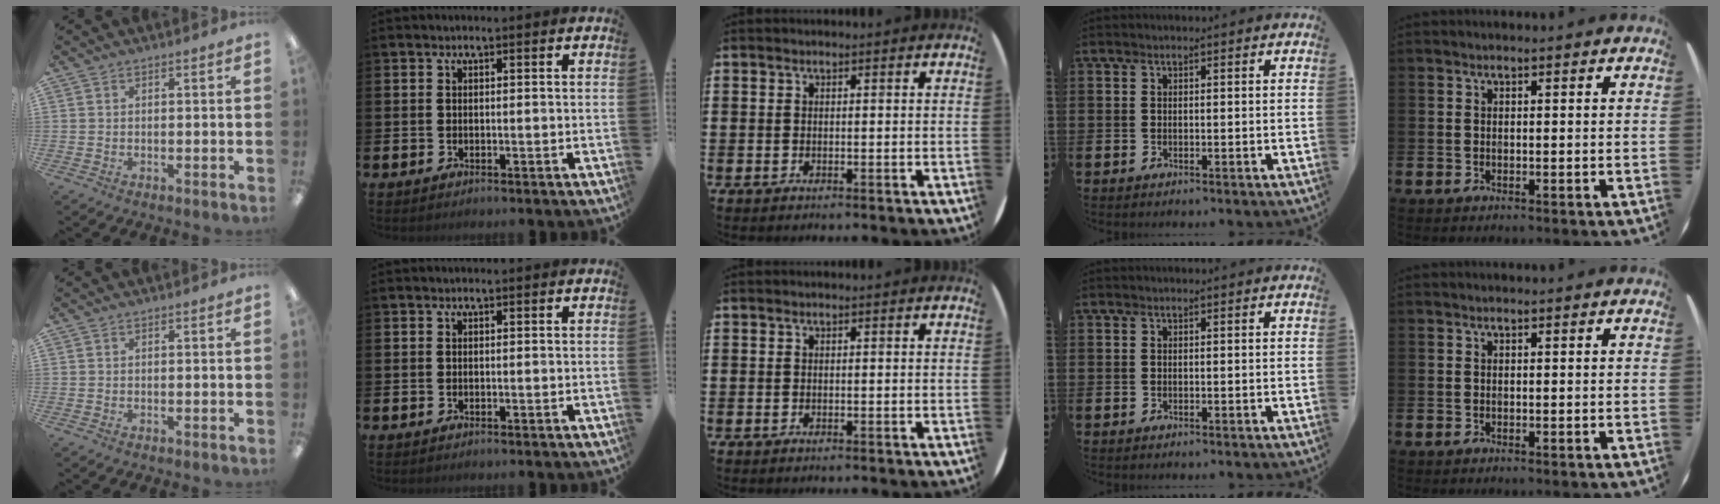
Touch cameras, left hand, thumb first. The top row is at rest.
{}